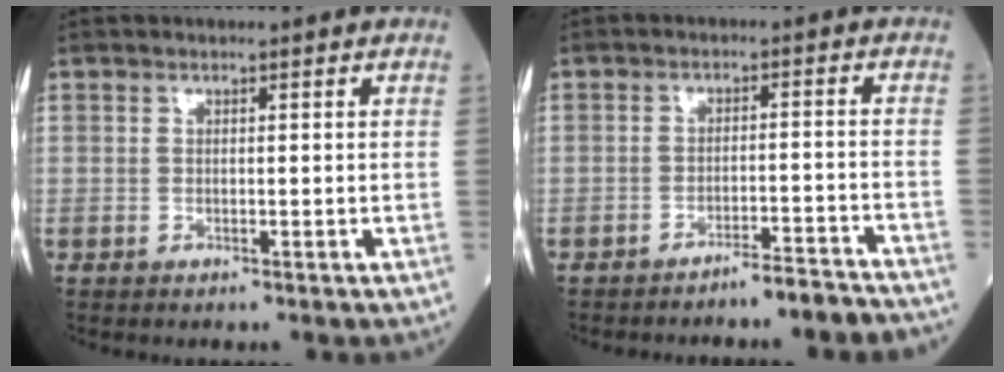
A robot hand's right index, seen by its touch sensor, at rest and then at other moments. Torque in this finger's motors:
{"motor_torque": [-0.16, -0.23, 0.17, 0.00]}